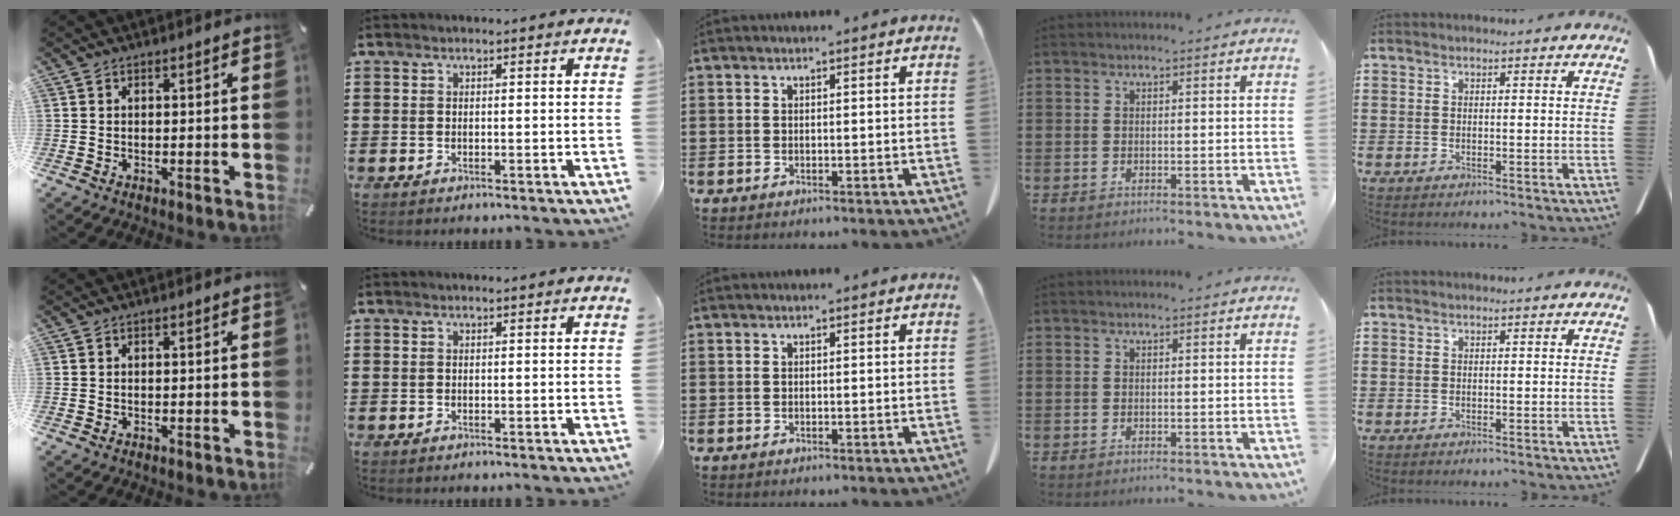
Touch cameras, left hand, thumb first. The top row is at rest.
{}